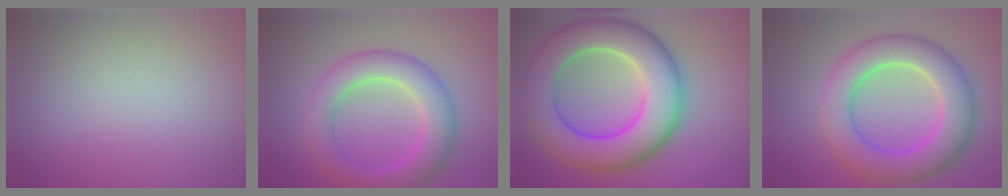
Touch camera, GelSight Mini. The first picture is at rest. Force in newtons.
{"total": 6.0, "press": 6.0, "slide": 0.1}
{"total": 11.4, "press": 11.4, "slide": 0.5}
{"total": 7.9, "press": 7.8, "slide": 0.2}